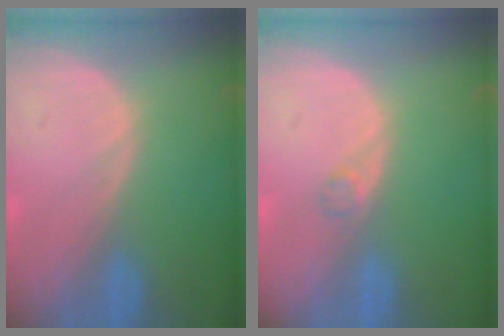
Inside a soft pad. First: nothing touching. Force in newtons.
{"total": 1.2, "press": 1.2, "slide": 0.1}